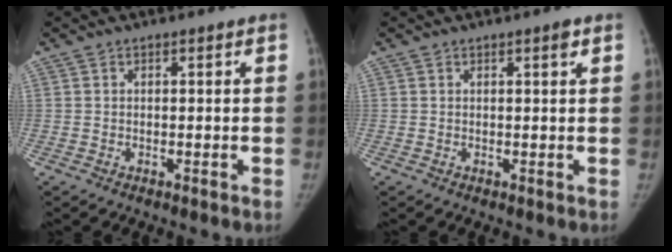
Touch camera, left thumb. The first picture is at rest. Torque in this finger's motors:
{"motor_torque": [1.87, 1.09, 0.50, -0.46, 0.08]}